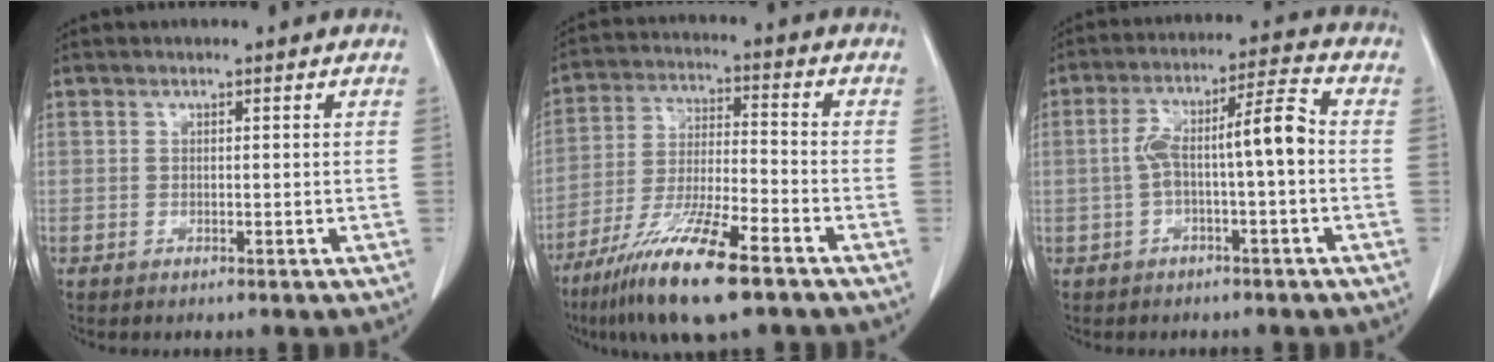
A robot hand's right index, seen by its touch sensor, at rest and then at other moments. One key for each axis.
{"total": 14.3, "fx": -9.0, "fy": 1.6, "fz": 10.9, "tx": -0.216, "ty": -0.034, "tz": -0.164}
{"total": 8.5, "fx": -0.8, "fy": 1.2, "fz": 8.4, "tx": -0.154, "ty": 0.036, "tz": -0.014}